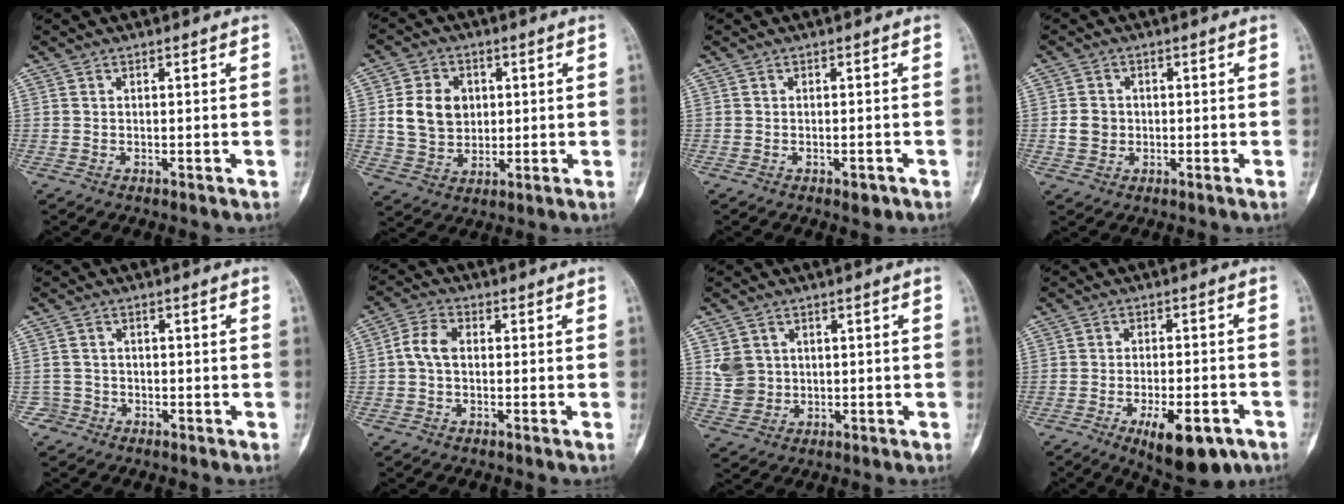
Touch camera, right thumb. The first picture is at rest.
{"total": 9.5, "force": [1.5, 7.5, 5.6], "torque": [-0.076, -0.003, 0.031]}
{"total": 1.8, "force": [-1.0, 0.8, 1.3], "torque": [-0.015, 0.006, -0.008]}
{"total": 3.2, "force": [-0.5, 2.6, 1.8], "torque": [-0.031, 0.007, -0.011]}
{"total": 2.4, "force": [-1.2, 1.9, -0.7], "torque": [0.031, 0.012, -0.030]}
{"total": 4.6, "force": [-0.2, 2.6, 3.8], "torque": [-0.077, 0.010, -0.014]}
{"total": 5.3, "force": [1.2, 4.9, 1.8], "torque": [-0.012, -0.001, 0.031]}
{"total": 11.8, "force": [-6.0, 4.5, 9.2], "torque": [-0.125, 0.017, -0.077]}